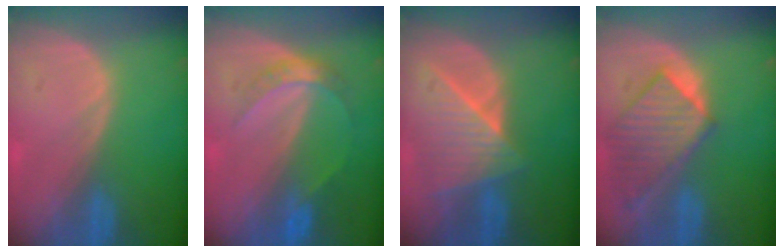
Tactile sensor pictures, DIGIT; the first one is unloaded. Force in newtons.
{"total": 4.8, "press": 4.3, "slide": 2.1}
{"total": 7.7, "press": 7.3, "slide": 2.5}
{"total": 9.1, "press": 8.0, "slide": 4.4}